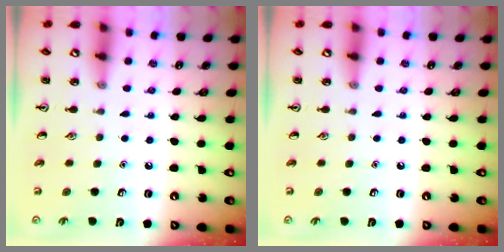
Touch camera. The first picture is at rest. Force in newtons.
{"total": 0.0}